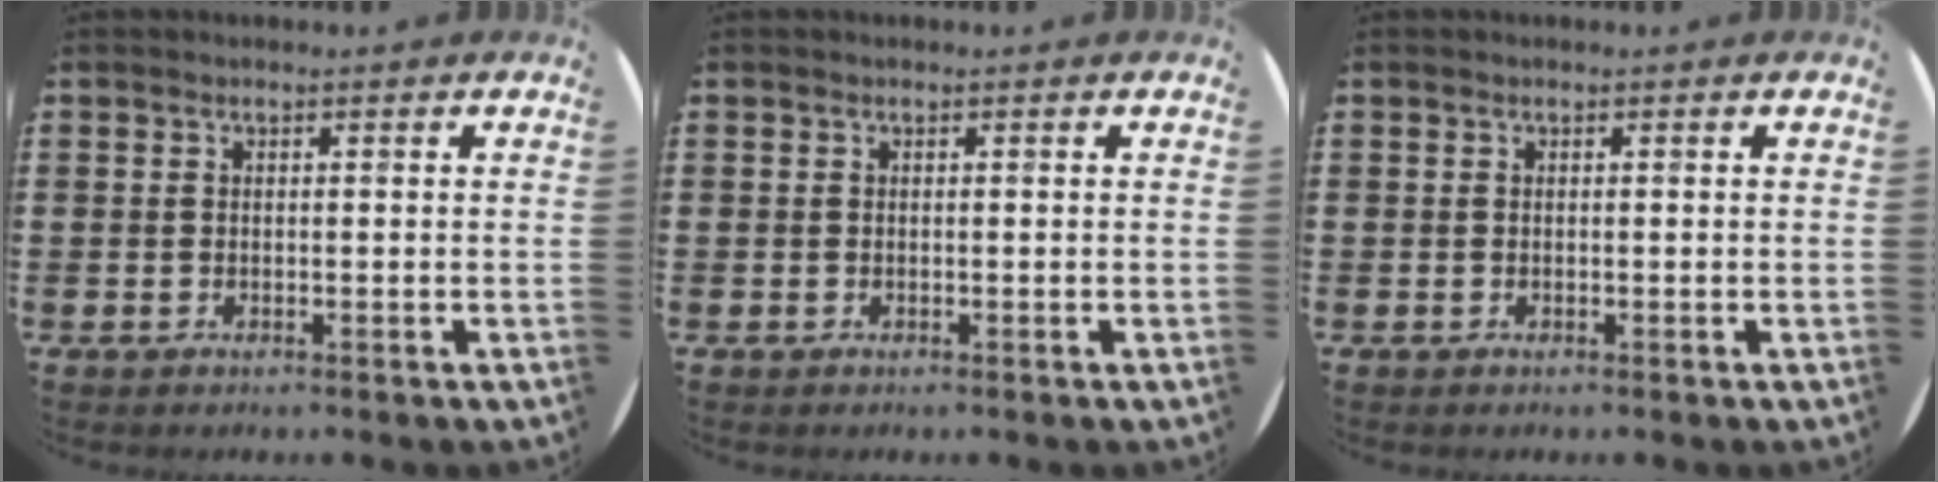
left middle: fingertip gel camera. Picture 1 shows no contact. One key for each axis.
{"total": 0.0}
{"total": 0.0}